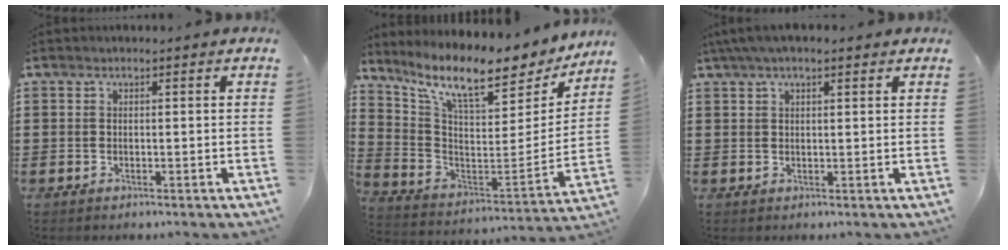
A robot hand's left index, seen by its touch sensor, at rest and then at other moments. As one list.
[{"total": 11.3, "force": [8.9, 1.9, 6.6], "torque": [-0.157, -0.064, 0.148]}, {"total": 3.2, "force": [2.1, 0.9, 2.3], "torque": [-0.048, 0.007, 0.039]}]